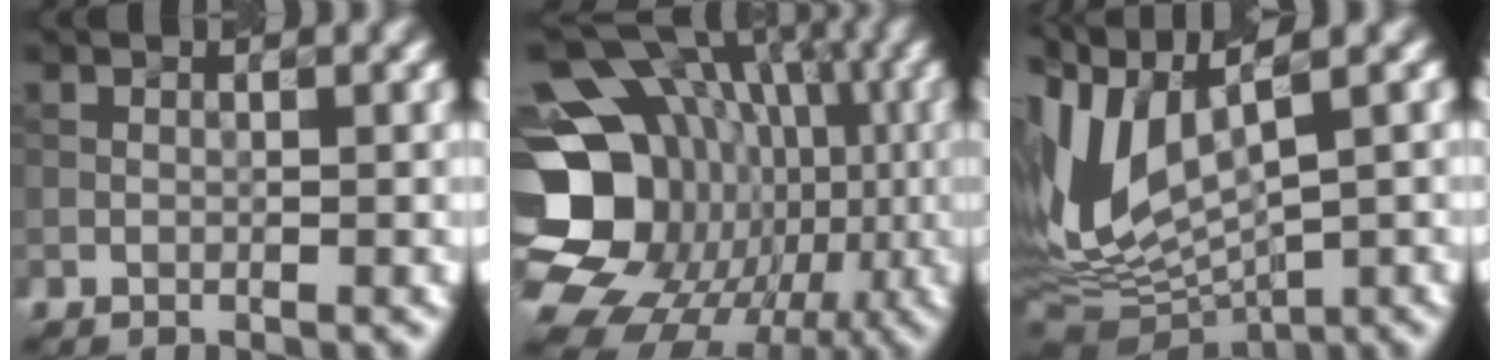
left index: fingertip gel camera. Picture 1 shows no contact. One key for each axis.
{"total": 23.3, "fx": -3.7, "fy": 20.0, "fz": 11.4, "tx": -0.192, "ty": -0.006, "tz": -0.088}
{"total": 9.2, "fx": 1.7, "fy": 4.2, "fz": 8.0, "tx": -0.184, "ty": -0.002, "tz": 0.046}